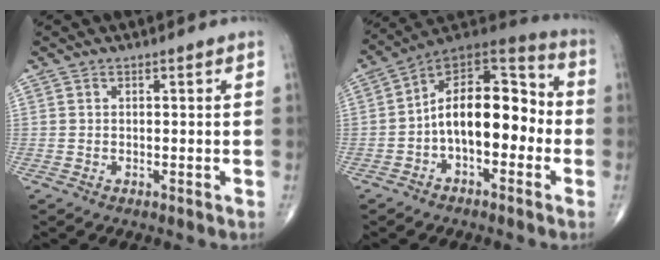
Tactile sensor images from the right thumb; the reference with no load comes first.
{"total": 16.4, "force": [-2.3, 9.1, 13.4], "torque": [-0.179, 0.052, -0.052]}